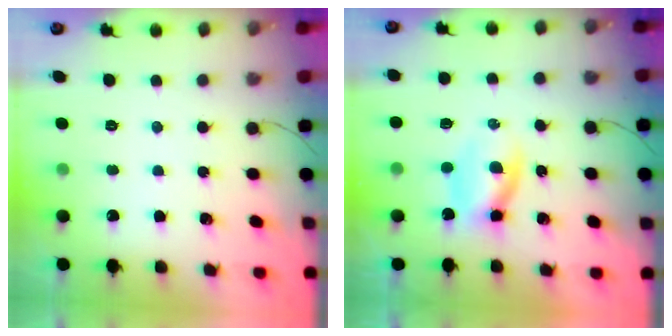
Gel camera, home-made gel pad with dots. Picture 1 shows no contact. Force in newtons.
{"total": 3.9, "press": 3.7, "slide": 1.3}